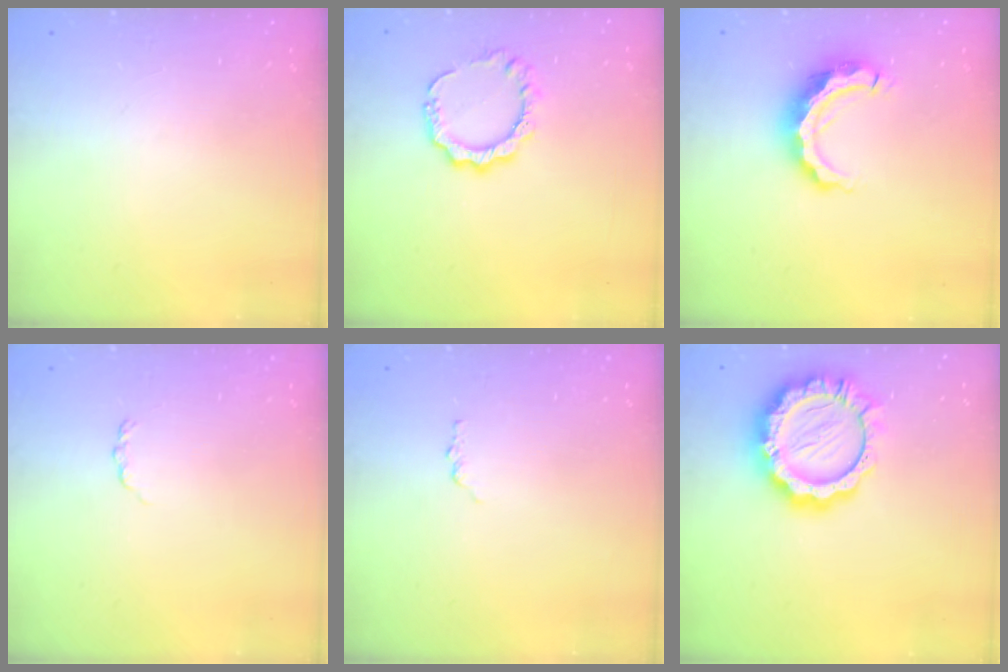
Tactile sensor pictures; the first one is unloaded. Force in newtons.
{"total": 8.8, "press": 8.8, "slide": 0.8}
{"total": 11.1, "press": 11.1, "slide": 0.7}
{"total": 2.8, "press": 2.7, "slide": 0.4}
{"total": 0.8, "press": 0.8, "slide": 0.1}
{"total": 15.6, "press": 15.6, "slide": 1.3}